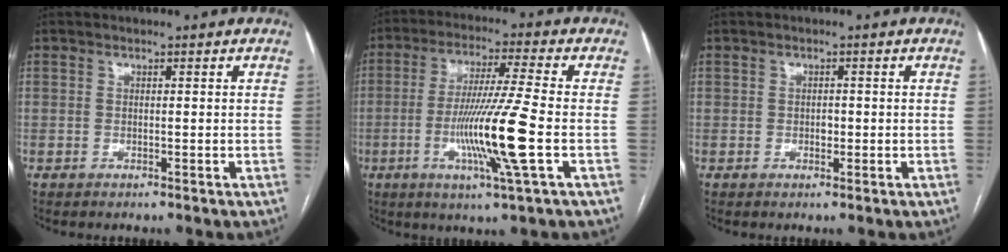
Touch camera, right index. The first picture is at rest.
{"total": 12.8, "force": [-3.2, -1.3, 12.3], "torque": [-0.240, -0.017, -0.062]}
{"total": 1.1, "force": [-0.2, 0.8, 0.8], "torque": [-0.012, 0.002, -0.002]}